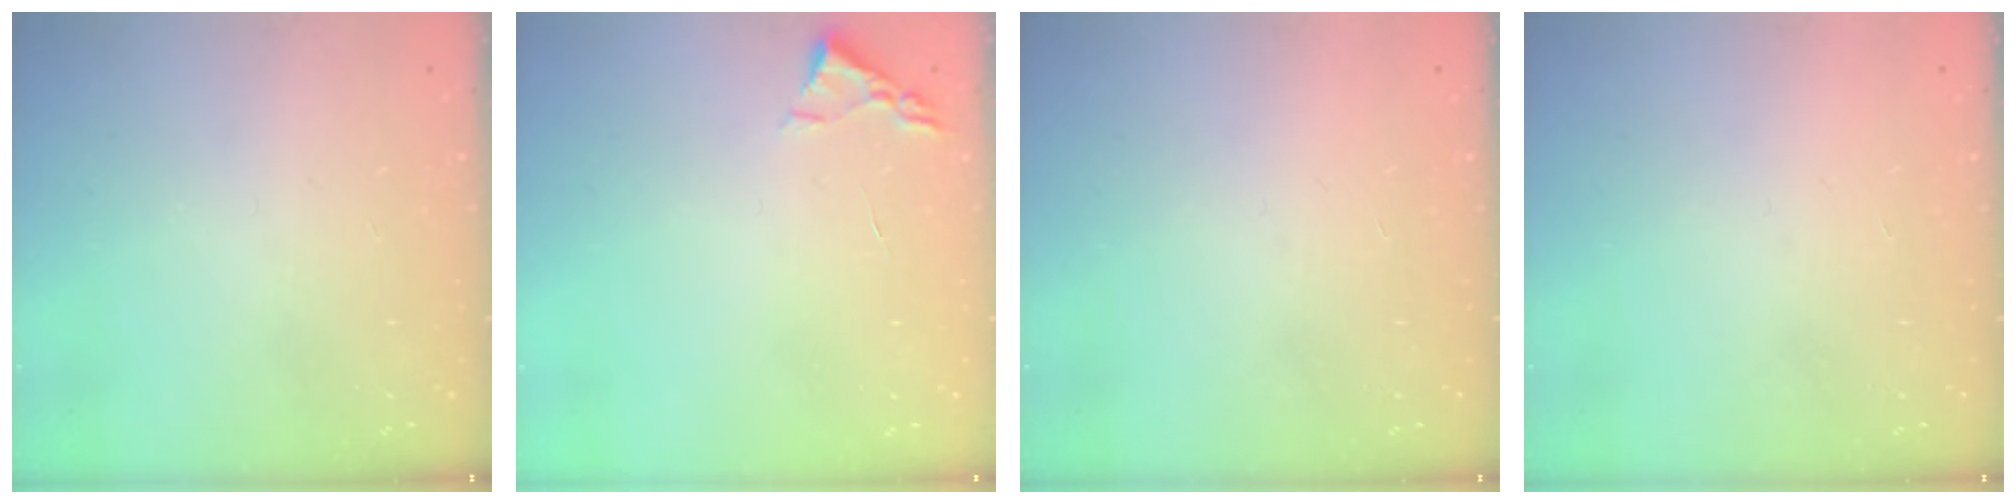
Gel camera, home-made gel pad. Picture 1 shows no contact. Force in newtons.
{"total": 2.4, "press": 2.3, "slide": 0.3}
{"total": 1.6, "press": 1.6, "slide": 0.1}
{"total": 1.6, "press": 1.6, "slide": 0.1}